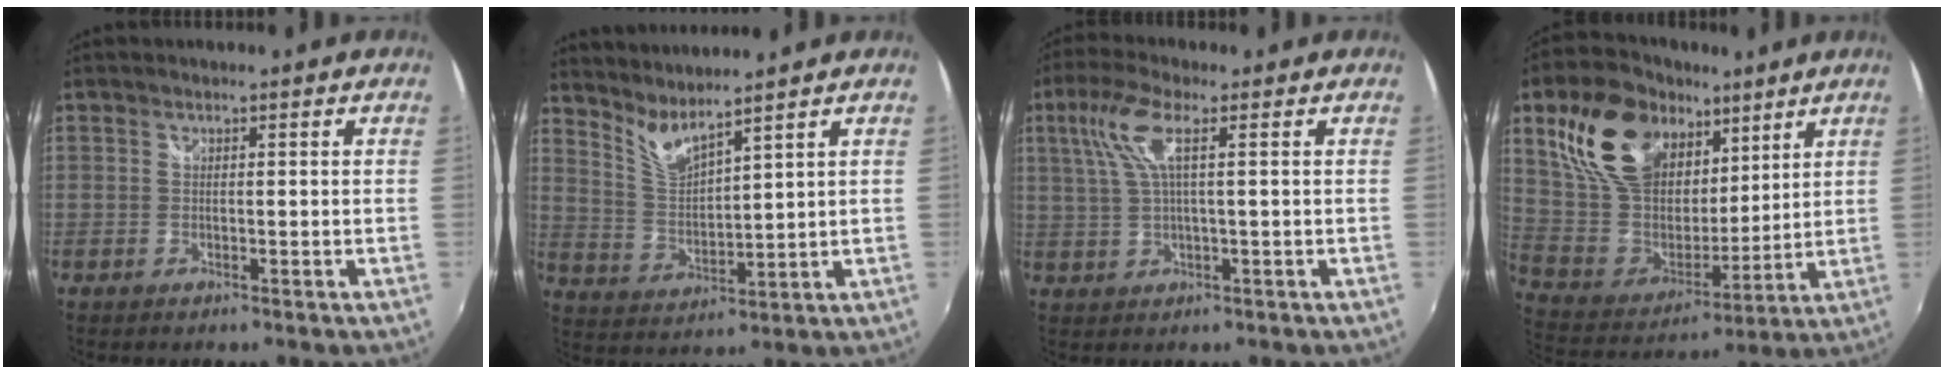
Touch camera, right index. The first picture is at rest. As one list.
[{"total": 6.0, "force": [5.5, 0.0, 2.5], "torque": [-0.052, -0.015, 0.115]}, {"total": 6.9, "force": [2.1, 1.1, 6.4], "torque": [-0.132, 0.010, 0.046]}, {"total": 23.7, "force": [12.3, 14.4, 14.3], "torque": [-0.296, 0.040, 0.241]}]